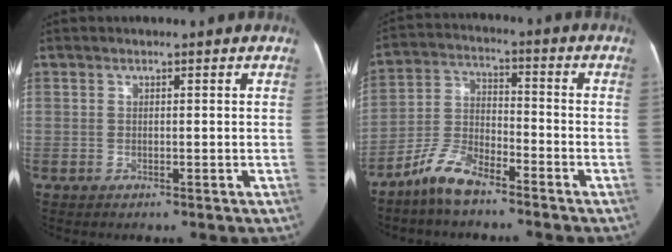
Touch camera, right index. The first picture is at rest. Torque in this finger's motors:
{"motor_torque": [0.01, -0.14, -0.42, -0.21]}